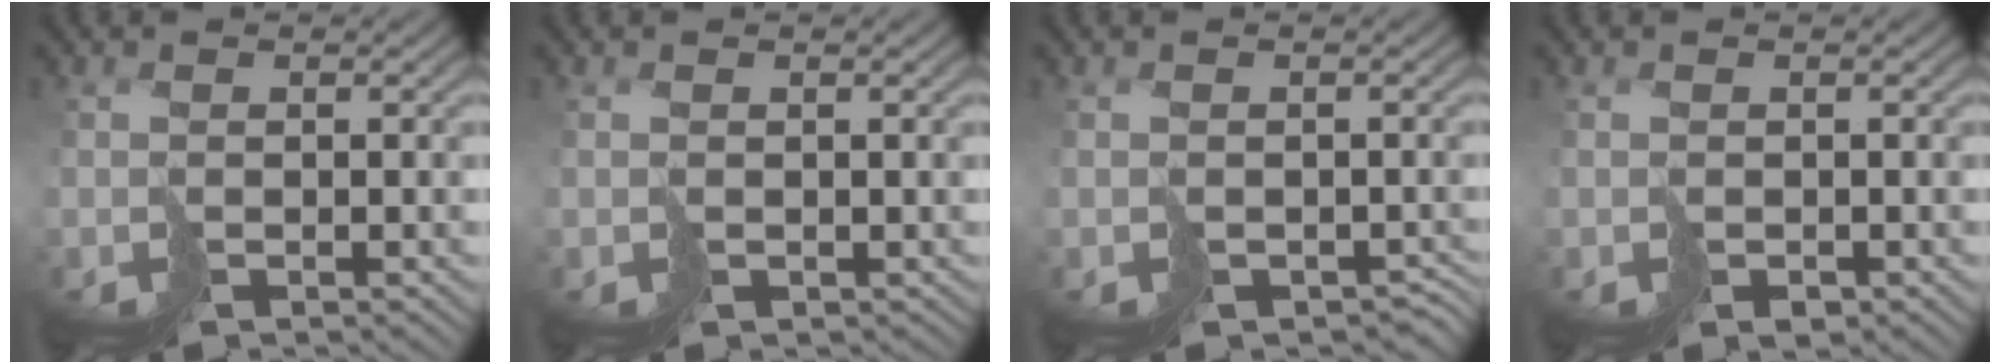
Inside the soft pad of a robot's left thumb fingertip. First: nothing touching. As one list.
[{"total": 0.6, "force": [0.1, 0.5, 0.1], "torque": [-0.006, -0.002, 0.007]}, {"total": 2.7, "force": [-1.7, 1.6, 1.3], "torque": [-0.018, -0.011, -0.014]}, {"total": 0.8, "force": [-0.4, 0.6, 0.3], "torque": [-0.007, -0.003, -0.005]}]